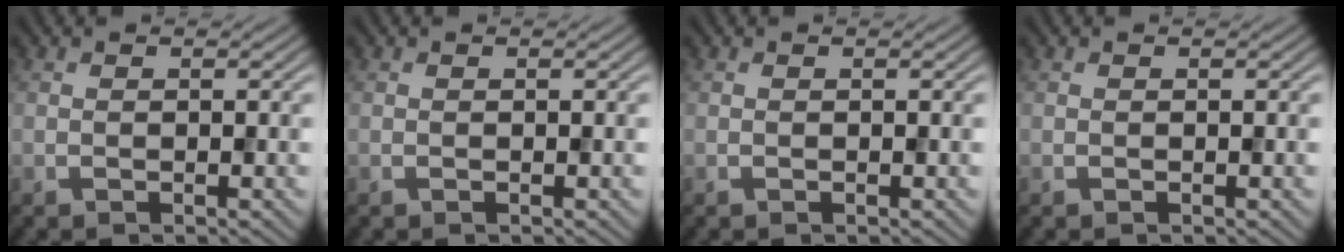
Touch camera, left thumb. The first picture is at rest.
{"total": 0.0}
{"total": 0.0}
{"total": 0.0}